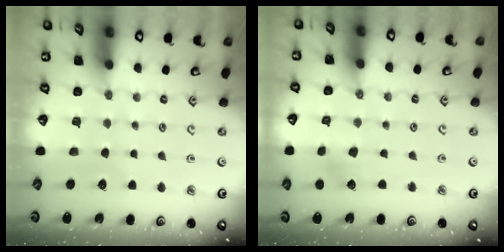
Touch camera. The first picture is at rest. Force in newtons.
{"total": 2.7, "press": 2.6, "slide": 0.5}